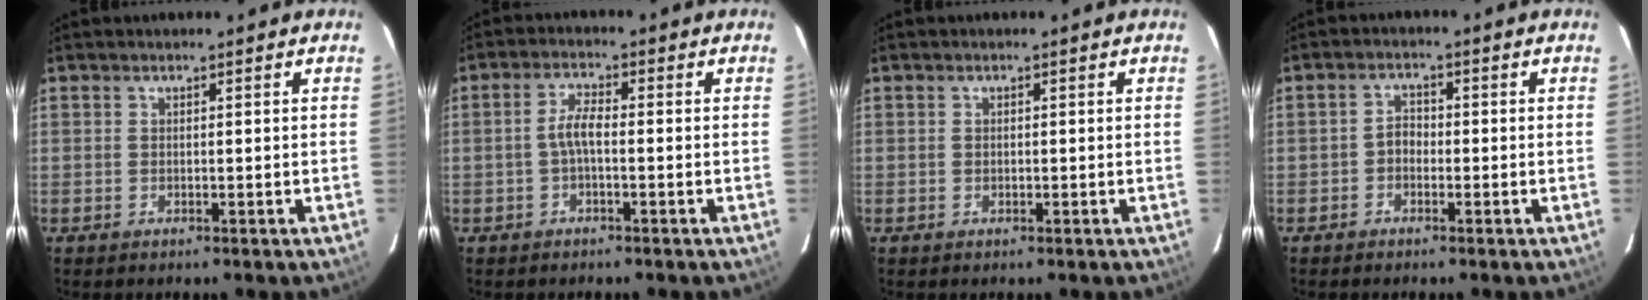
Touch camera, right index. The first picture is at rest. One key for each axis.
{"total": 3.2, "fx": -0.9, "fy": 0.7, "fz": 2.9, "tx": -0.066, "ty": 0.010, "tz": -0.019}
{"total": 0.0}
{"total": 2.1, "fx": -1.1, "fy": 1.5, "fz": 1.0, "tx": -0.018, "ty": 0.009, "tz": -0.024}